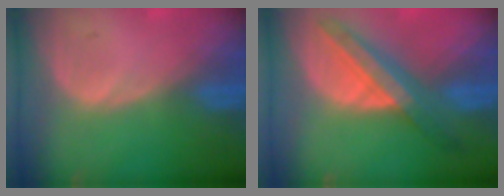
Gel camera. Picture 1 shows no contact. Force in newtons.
{"total": 7.2, "press": 6.8, "slide": 2.4}